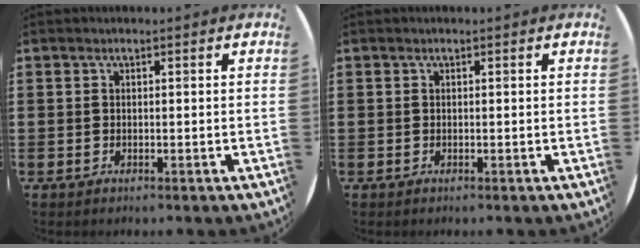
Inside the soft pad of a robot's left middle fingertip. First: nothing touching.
{"total": 0.0}